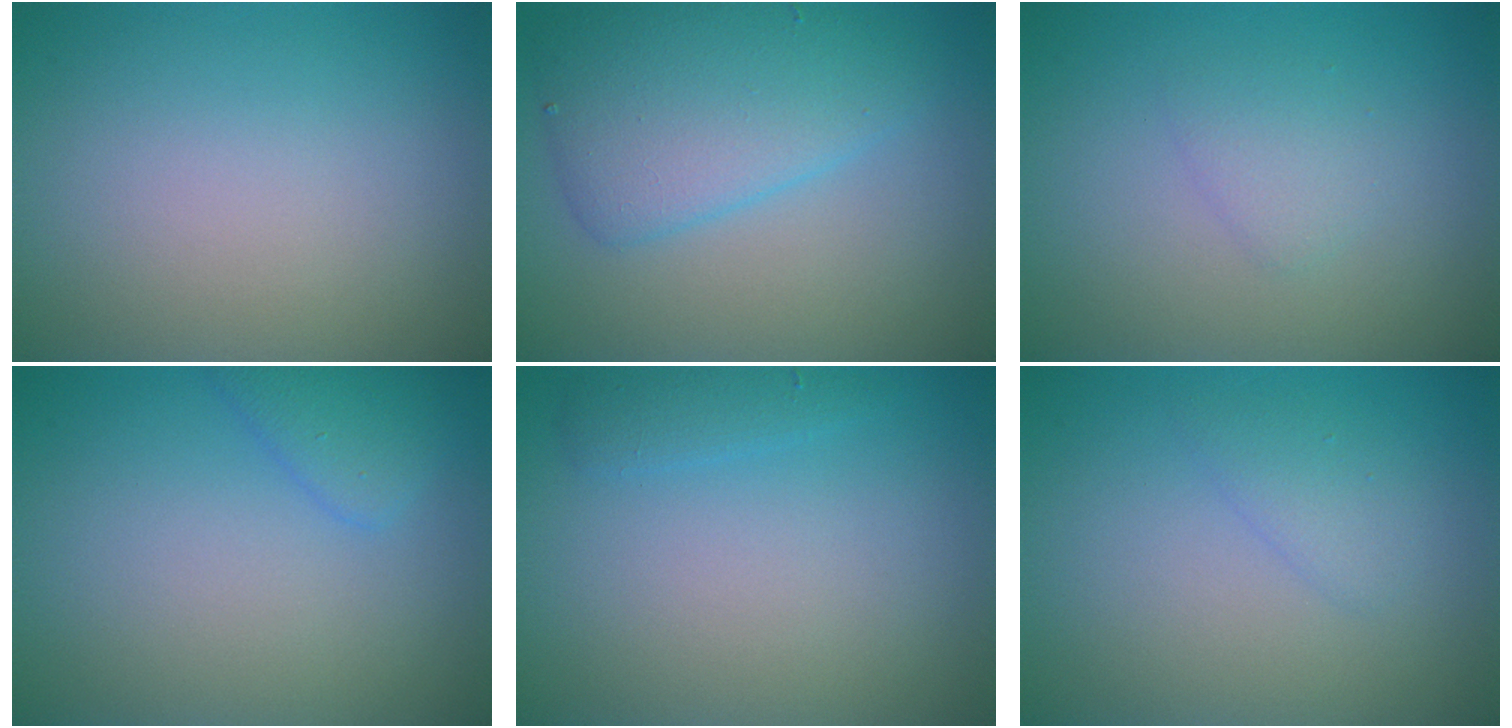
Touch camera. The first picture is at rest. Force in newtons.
{"total": 5.4, "press": 5.4, "slide": 0.2}
{"total": 1.4, "press": 1.4, "slide": 0.0}
{"total": 1.9, "press": 1.9, "slide": 0.1}
{"total": 1.2, "press": 1.2, "slide": 0.1}
{"total": 1.4, "press": 1.4, "slide": 0.1}